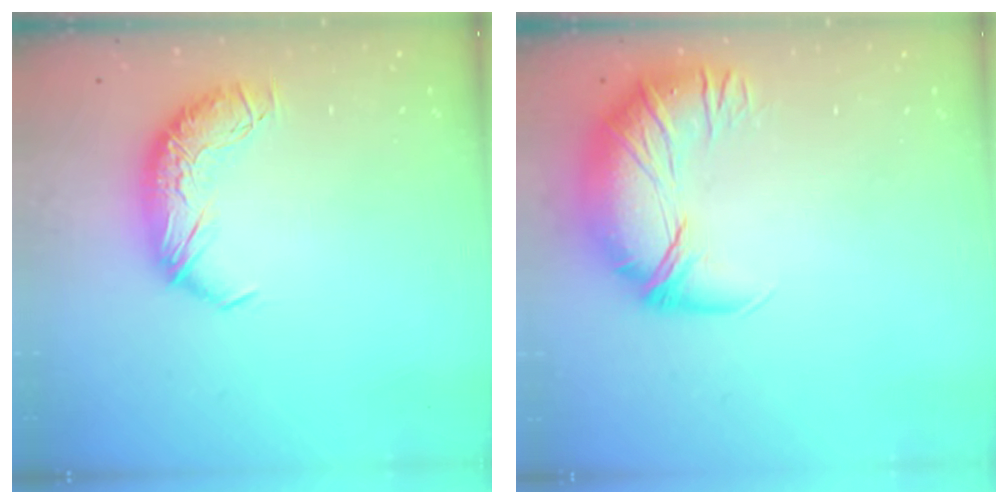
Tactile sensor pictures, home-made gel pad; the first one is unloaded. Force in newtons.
{"total": 2.7, "press": 0.4, "slide": 2.7}